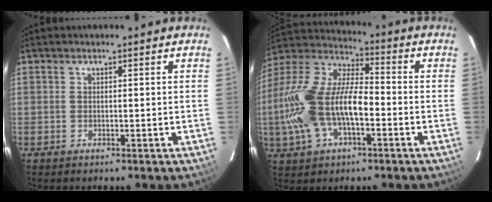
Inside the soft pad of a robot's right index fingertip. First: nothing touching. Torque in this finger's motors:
{"motor_torque": [1.34, -0.69, 1.05, 0.21]}